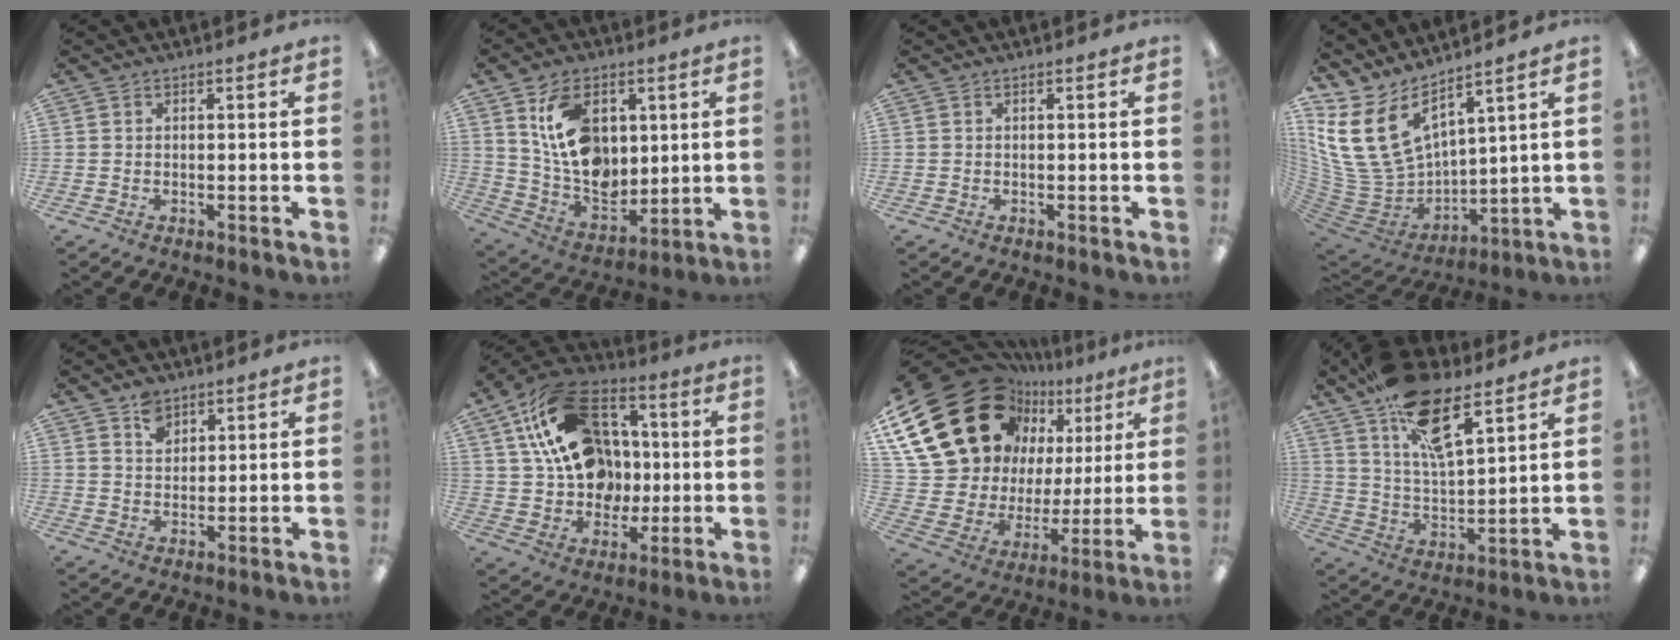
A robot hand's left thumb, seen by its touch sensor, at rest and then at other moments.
{"total": 15.4, "force": [5.7, 10.6, 9.6], "torque": [-0.197, -0.008, 0.106]}
{"total": 0.0}
{"total": 17.6, "force": [8.4, 10.4, 11.5], "torque": [-0.259, -0.054, 0.160]}
{"total": 4.9, "force": [3.3, 3.3, 1.6], "torque": [-0.018, -0.013, 0.060]}
{"total": 23.2, "force": [6.6, 17.1, 14.1], "torque": [-0.244, -0.007, 0.127]}
{"total": 28.4, "force": [13.8, 18.9, 16.2], "torque": [-0.307, -0.091, 0.278]}
{"total": 18.1, "force": [11.5, 7.2, 12.0], "torque": [-0.212, -0.047, 0.202]}